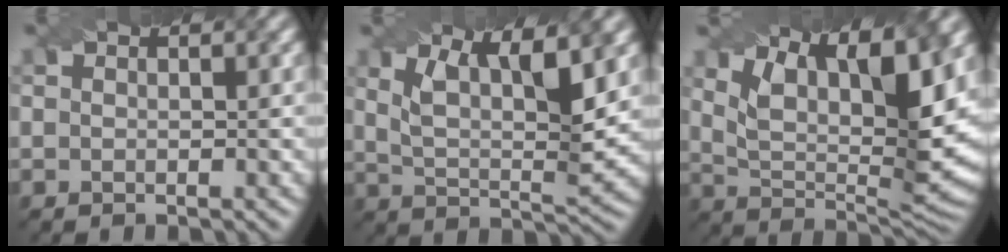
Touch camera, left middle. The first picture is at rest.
{"total": 7.3, "force": [3.3, 2.3, 6.1], "torque": [-0.113, -0.004, 0.059]}
{"total": 12.4, "force": [5.9, 4.5, 9.9], "torque": [-0.161, -0.002, 0.101]}